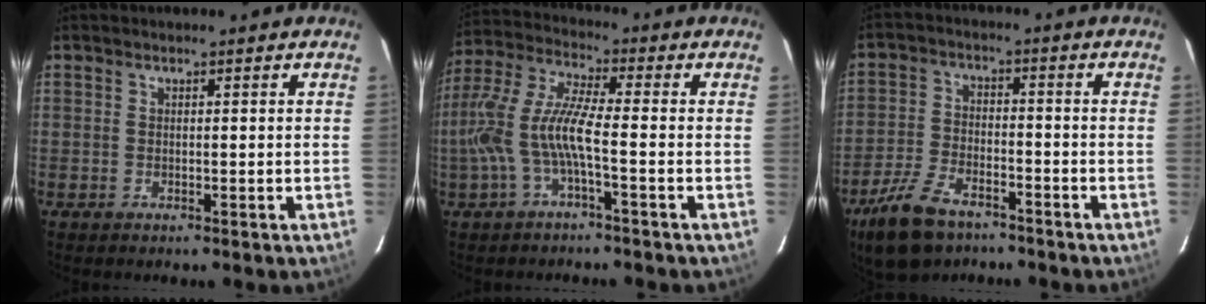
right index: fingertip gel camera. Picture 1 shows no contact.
{"total": 11.3, "force": [-3.4, 1.7, 10.7], "torque": [-0.230, 0.000, -0.065]}
{"total": 11.7, "force": [-8.3, 5.6, 6.1], "torque": [-0.153, -0.009, -0.155]}